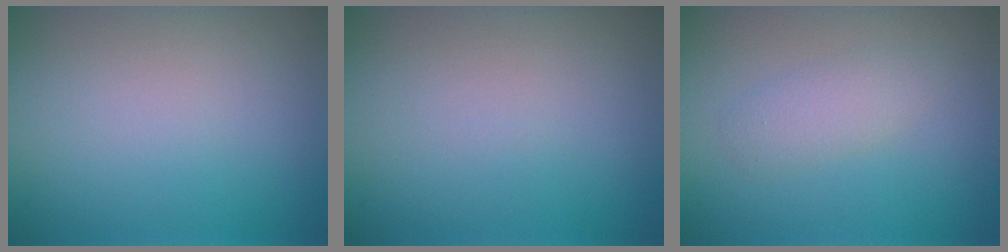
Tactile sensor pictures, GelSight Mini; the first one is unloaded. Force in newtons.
{"total": 0.0}
{"total": 2.4, "press": 2.4, "slide": 0.2}